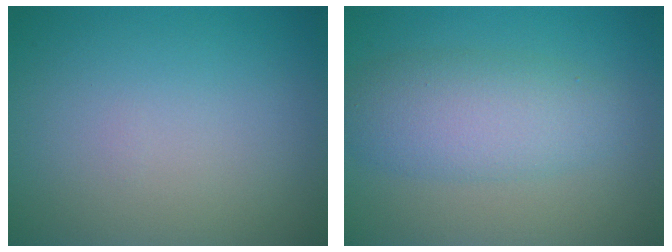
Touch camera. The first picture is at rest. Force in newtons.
{"total": 4.9, "press": 4.9, "slide": 0.2}